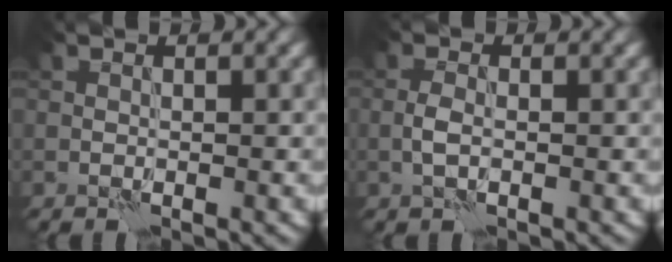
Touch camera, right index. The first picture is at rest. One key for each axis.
{"total": 1.3, "fx": -0.2, "fy": 0.6, "fz": 1.1, "tx": -0.025, "ty": 0.001, "tz": -0.010}